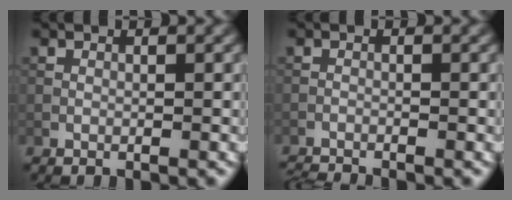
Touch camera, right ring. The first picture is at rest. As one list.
[{"total": 2.4, "force": [-2.4, 0.0, 0.5], "torque": [-0.018, -0.010, -0.048]}]